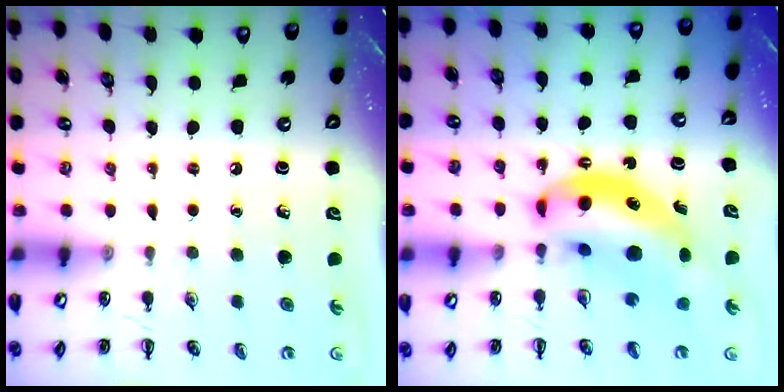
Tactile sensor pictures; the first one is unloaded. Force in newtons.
{"total": 13.0, "press": 12.5, "slide": 3.6}